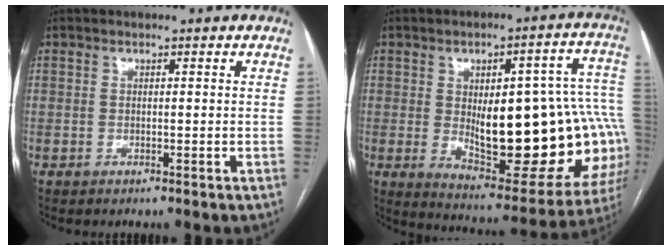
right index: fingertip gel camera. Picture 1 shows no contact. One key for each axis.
{"total": 26.1, "fx": -1.8, "fy": 8.9, "fz": 24.4, "tx": -0.251, "ty": 0.022, "tz": 0.005}